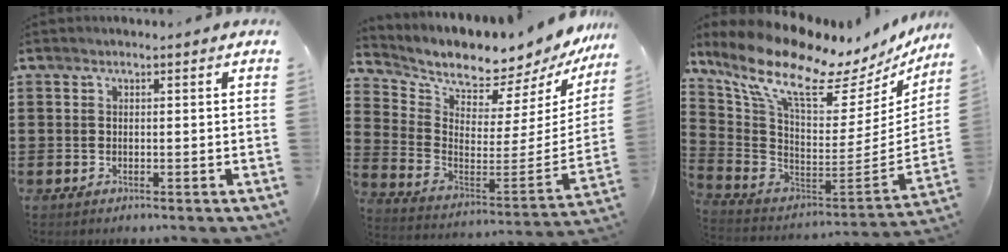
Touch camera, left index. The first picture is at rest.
{"total": 6.6, "force": [6.5, 0.5, 0.6], "torque": [-0.051, -0.083, 0.106]}
{"total": 11.7, "force": [8.6, 2.6, 7.6], "torque": [-0.180, -0.073, 0.138]}